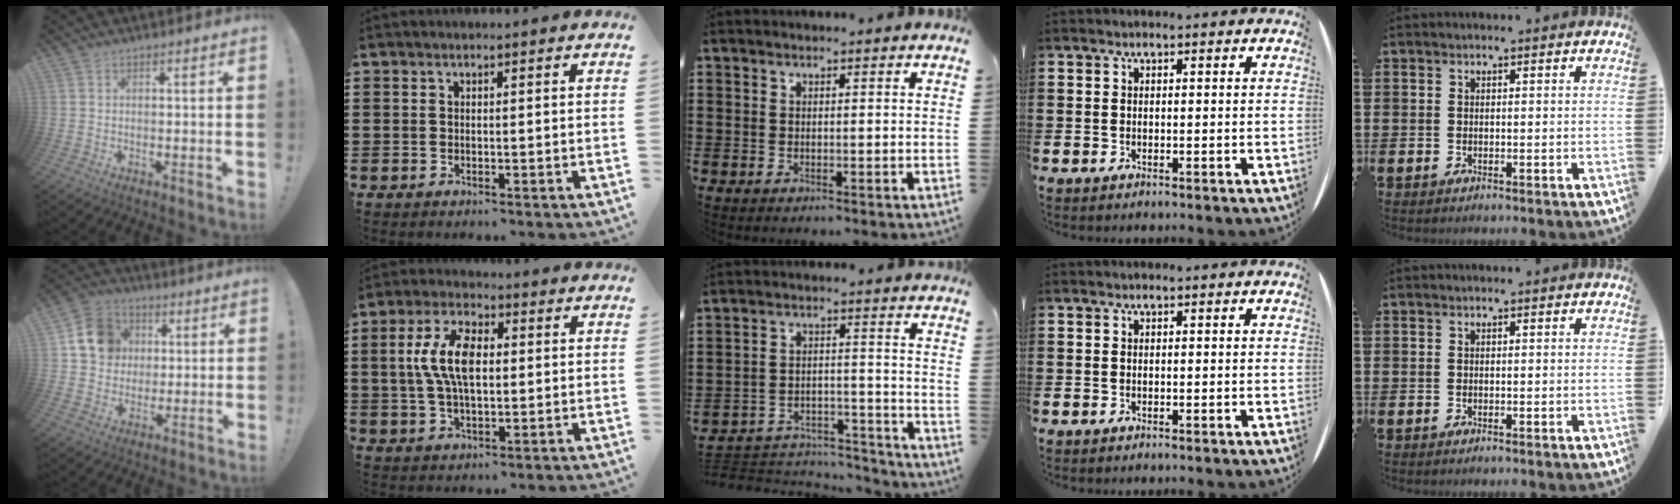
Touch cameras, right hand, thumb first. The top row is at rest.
{"thumb": {"total": 12.3, "force": [2.9, 11.0, 4.7], "torque": [-0.058, 0.003, 0.062]}, "index": {"total": 8.6, "force": [0.9, 4.0, 7.6], "torque": [-0.168, 0.008, 0.009]}, "middle": {"total": 4.8, "force": [-4.6, 1.0, 0.7], "torque": [-0.015, 0.009, -0.096]}}